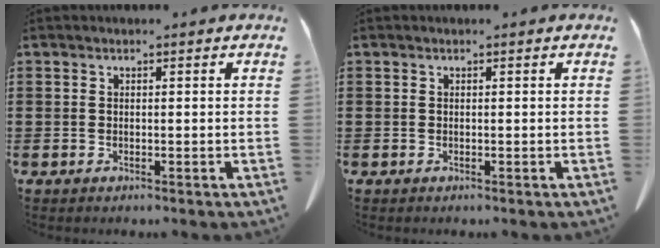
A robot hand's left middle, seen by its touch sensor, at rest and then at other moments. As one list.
[{"total": 0.0}]